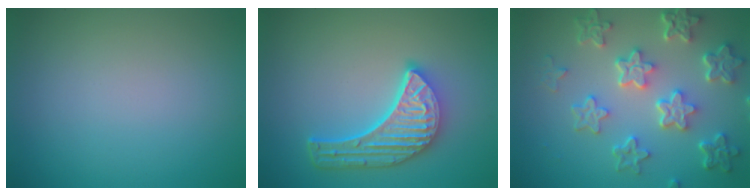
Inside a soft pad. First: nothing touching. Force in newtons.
{"total": 5.6, "press": 4.4, "slide": 3.6}
{"total": 6.6, "press": 4.9, "slide": 4.4}